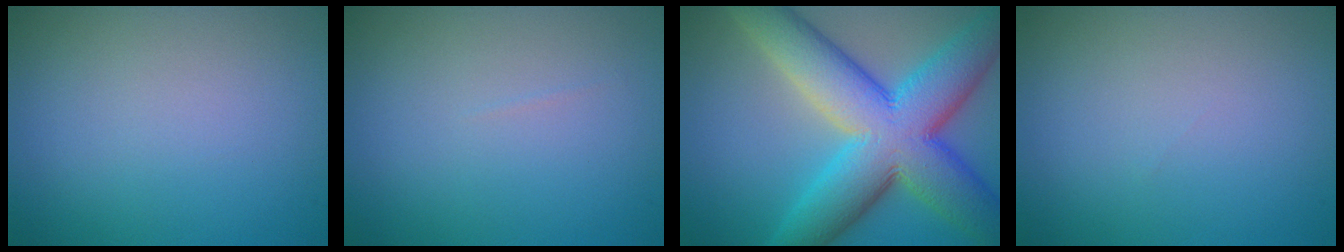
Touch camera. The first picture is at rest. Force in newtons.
{"total": 0.0}
{"total": 12.8, "press": 12.7, "slide": 0.6}
{"total": 0.0}